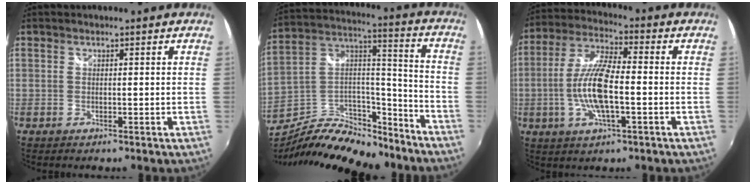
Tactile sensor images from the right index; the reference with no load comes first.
{"total": 20.1, "force": [-15.9, 8.2, 9.1], "torque": [-0.177, 0.040, -0.247]}
{"total": 11.8, "force": [-2.4, 3.1, 11.1], "torque": [-0.229, 0.001, -0.050]}